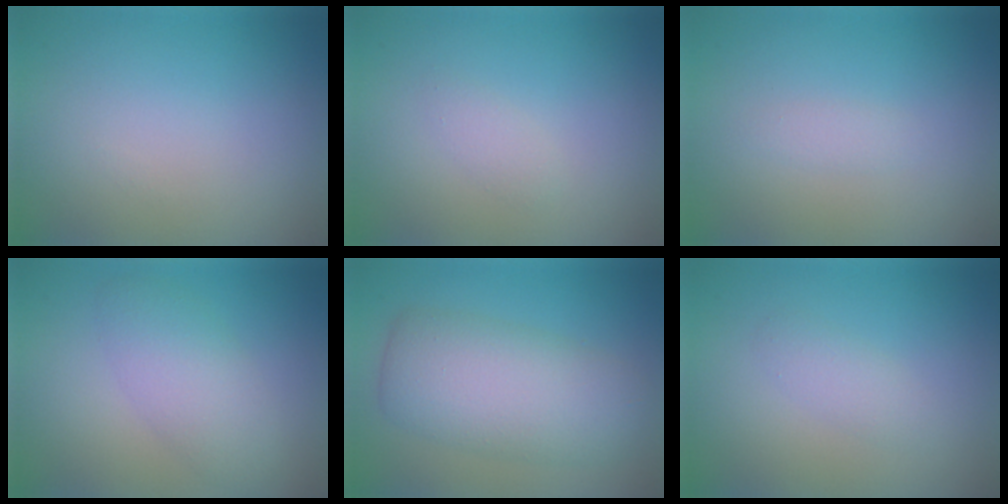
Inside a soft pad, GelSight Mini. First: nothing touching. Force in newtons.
{"total": 1.0, "press": 1.0, "slide": 0.0}
{"total": 0.9, "press": 0.9, "slide": 0.0}
{"total": 3.8, "press": 3.8, "slide": 0.3}
{"total": 7.0, "press": 7.0, "slide": 0.2}
{"total": 1.5, "press": 1.5, "slide": 0.1}